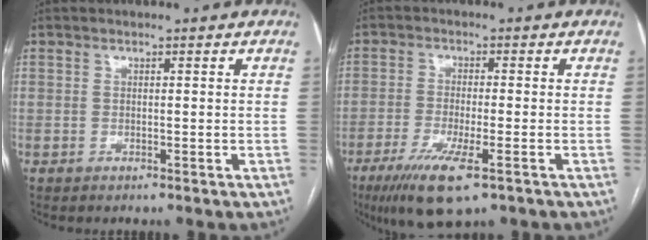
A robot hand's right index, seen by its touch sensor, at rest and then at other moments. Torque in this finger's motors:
{"motor_torque": [1.18, -0.26, 0.44, 0.13]}